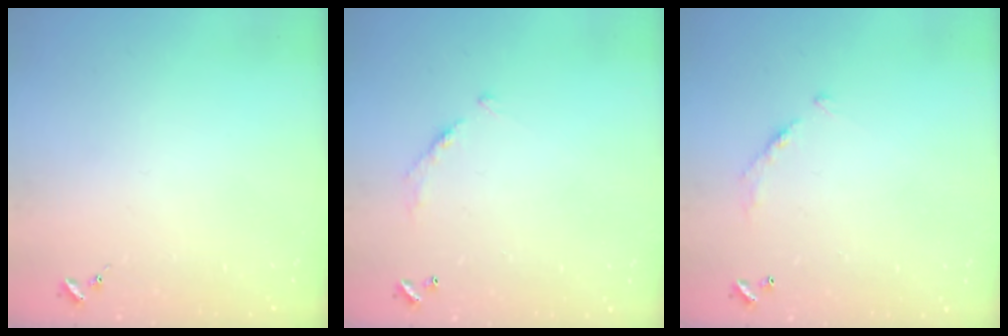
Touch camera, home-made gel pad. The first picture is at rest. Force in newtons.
{"total": 6.5, "press": 6.5, "slide": 0.4}
{"total": 6.5, "press": 6.5, "slide": 0.4}